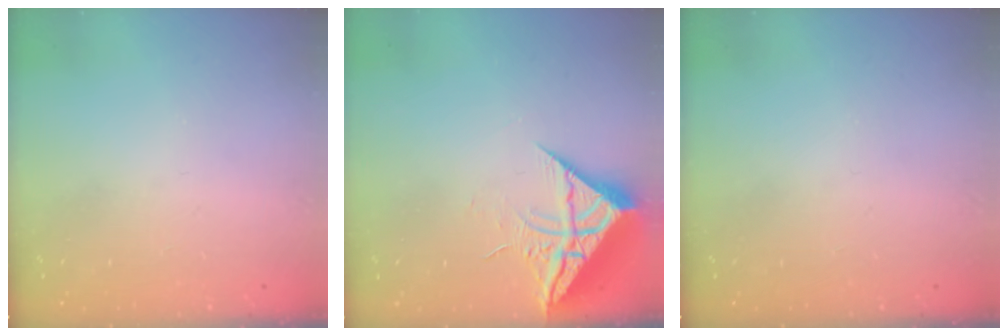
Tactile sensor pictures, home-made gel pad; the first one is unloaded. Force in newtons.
{"total": 10.4, "press": 10.4, "slide": 0.8}
{"total": 0.0}